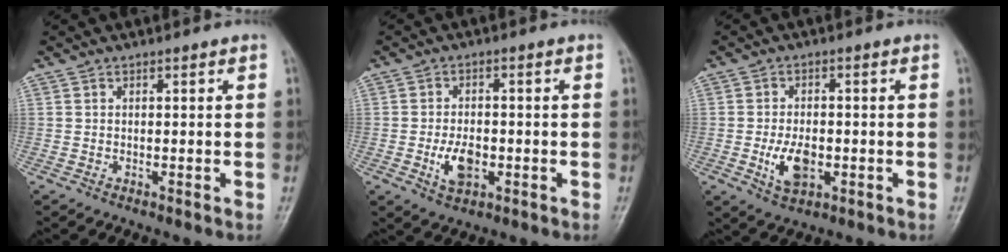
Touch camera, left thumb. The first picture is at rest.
{"total": 5.7, "force": [-1.5, 3.4, 4.3], "torque": [-0.070, 0.003, -0.022]}
{"total": 6.3, "force": [-1.5, 3.6, 4.9], "torque": [-0.082, 0.000, -0.021]}